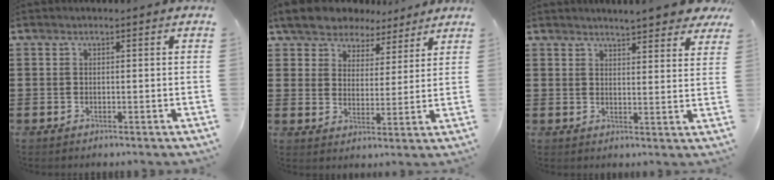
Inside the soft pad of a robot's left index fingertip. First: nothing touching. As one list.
[{"total": 6.5, "force": [6.0, 2.5, 0.6], "torque": [-0.046, -0.025, 0.109]}, {"total": 4.8, "force": [4.6, -0.1, 1.4], "torque": [-0.035, -0.017, 0.083]}]